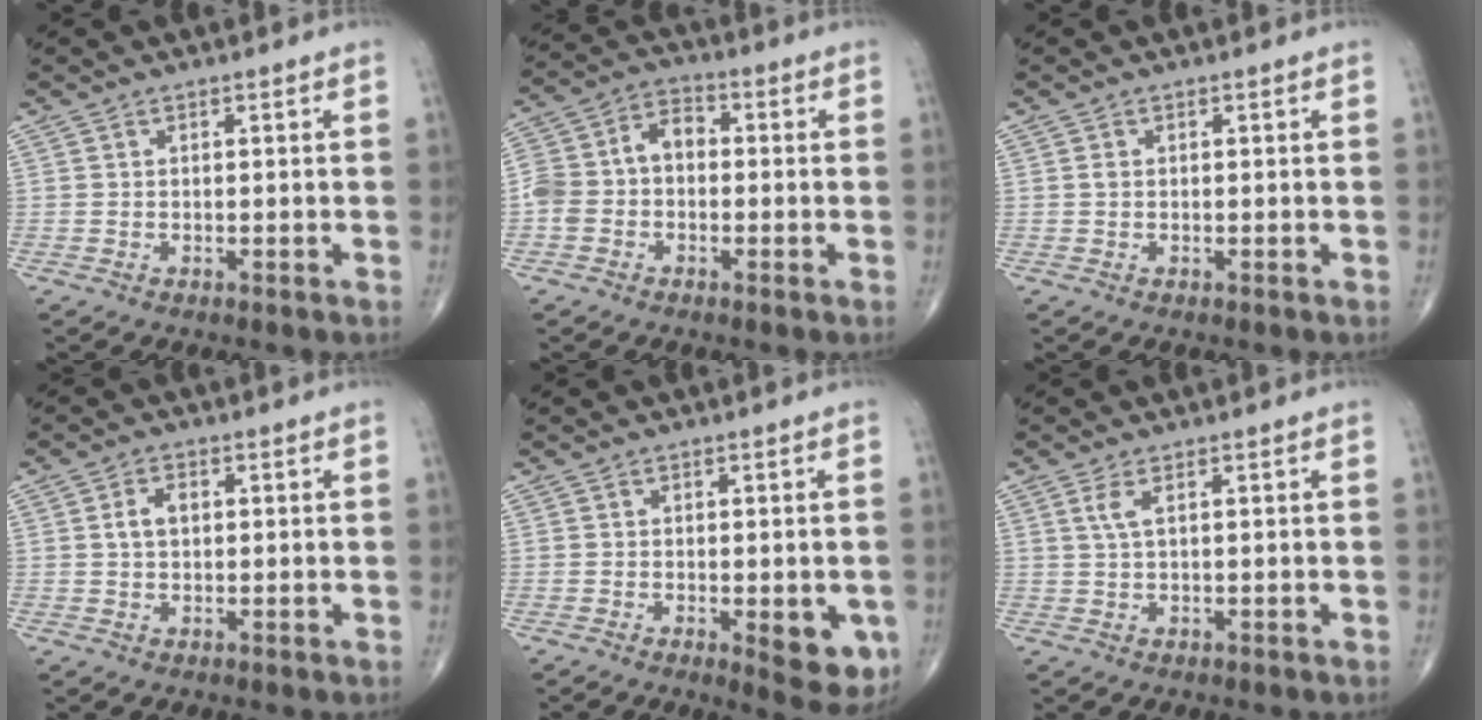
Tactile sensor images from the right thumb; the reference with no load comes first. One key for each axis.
{"total": 8.7, "fx": -1.0, "fy": 6.6, "fz": 5.6, "tx": -0.097, "ty": 0.038, "tz": -0.033}
{"total": 0.6, "fx": 0.1, "fy": 0.5, "fz": 0.4, "tx": -0.007, "ty": 0.000, "tz": 0.000}
{"total": 3.4, "fx": 0.6, "fy": 2.2, "fz": 2.6, "tx": -0.050, "ty": 0.007, "tz": 0.010}
{"total": 8.1, "fx": -2.1, "fy": 3.0, "fz": 7.2, "tx": -0.067, "ty": -0.012, "tz": -0.019}
{"total": 2.3, "fx": 0.9, "fy": 0.6, "fz": 2.1, "tx": -0.053, "ty": 0.004, "tz": 0.025}